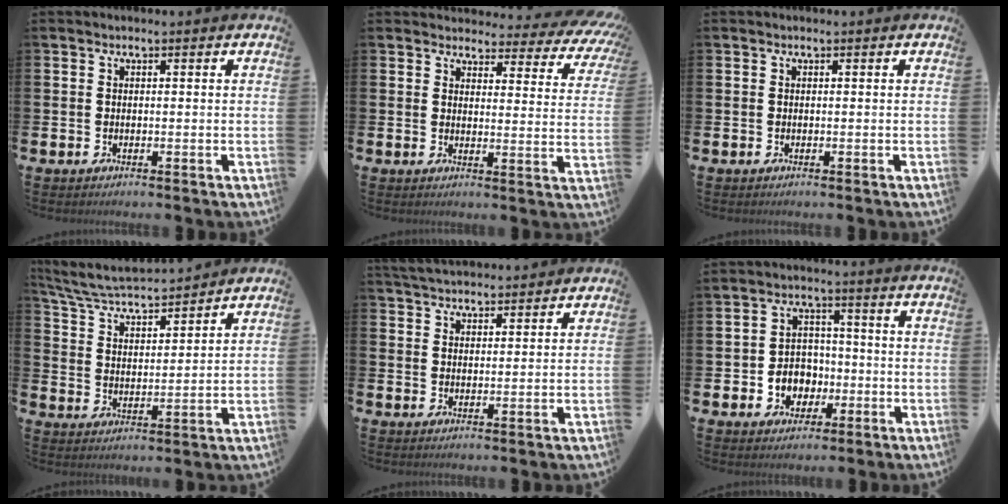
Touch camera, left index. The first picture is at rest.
{"total": 3.4, "force": [3.0, 1.5, 0.6], "torque": [-0.020, -0.031, 0.046]}
{"total": 0.0}
{"total": 5.4, "force": [5.2, 0.7, 1.4], "torque": [-0.055, -0.039, 0.088]}
{"total": 4.2, "force": [4.1, 0.6, 0.4], "torque": [-0.016, -0.019, 0.076]}
{"total": 4.7, "force": [-0.9, 4.4, 1.4], "torque": [-0.030, 0.004, -0.023]}